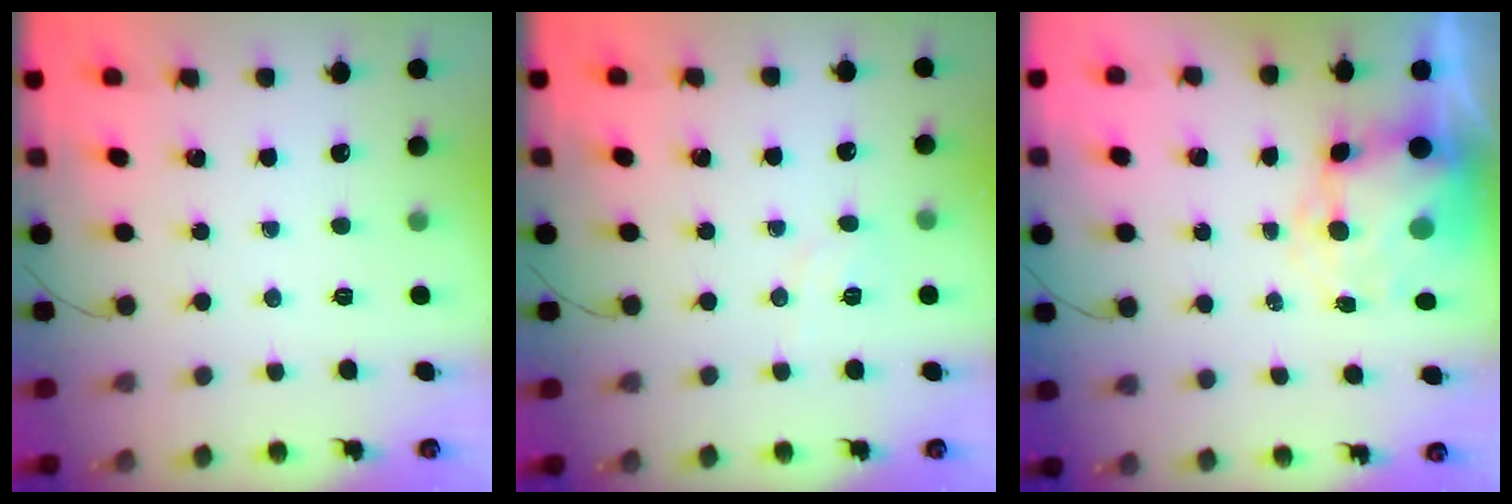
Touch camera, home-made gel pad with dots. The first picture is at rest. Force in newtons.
{"total": 4.0, "press": 3.8, "slide": 1.4}
{"total": 9.1, "press": 8.9, "slide": 1.9}